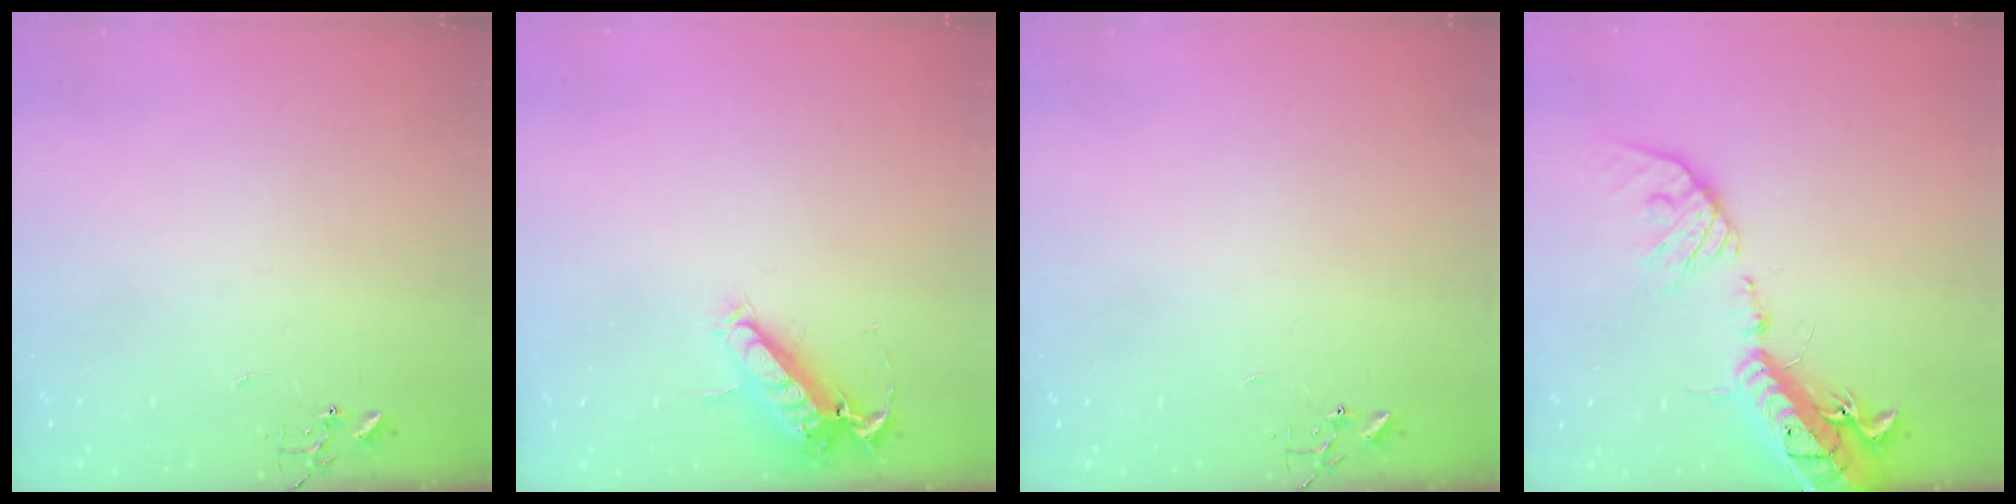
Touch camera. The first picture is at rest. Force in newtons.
{"total": 13.1, "press": 13.0, "slide": 2.0}
{"total": 0.0}
{"total": 21.1, "press": 20.7, "slide": 4.1}